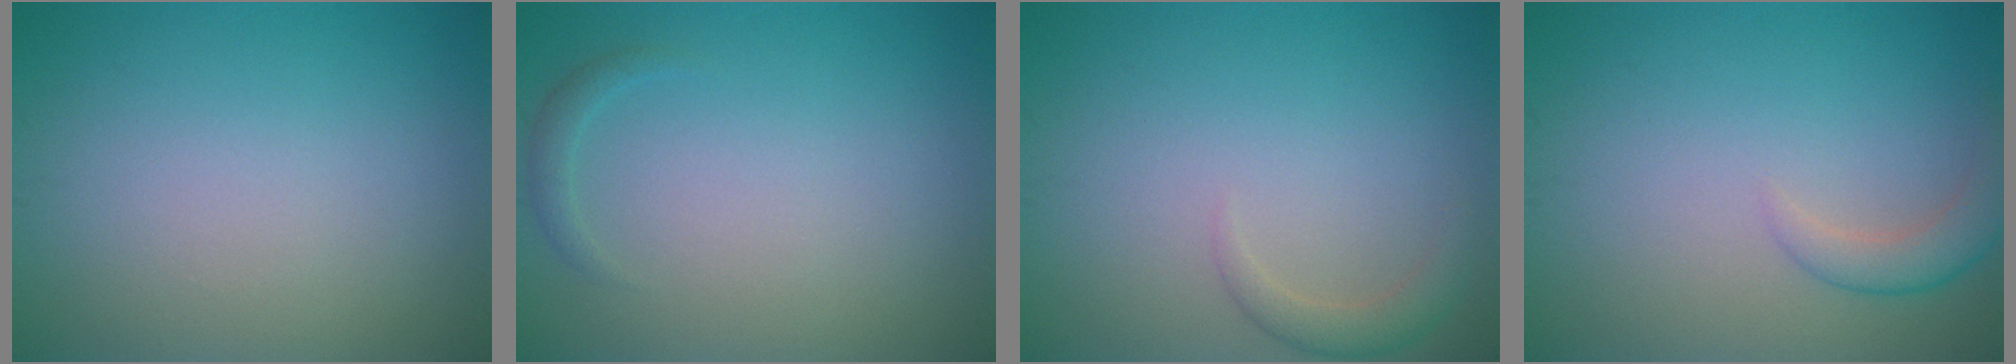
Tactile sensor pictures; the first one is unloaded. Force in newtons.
{"total": 0.9, "press": 0.9, "slide": 0.1}
{"total": 1.7, "press": 1.7, "slide": 0.1}
{"total": 2.6, "press": 2.6, "slide": 0.2}